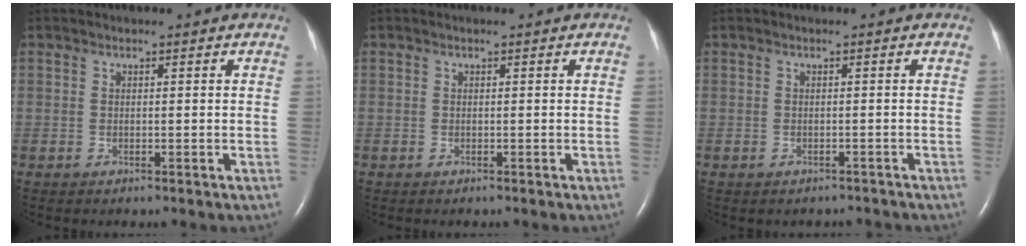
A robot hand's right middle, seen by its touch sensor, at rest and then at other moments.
{"total": 0.0}
{"total": 2.3, "force": [-2.0, 1.1, 0.1], "torque": [-0.003, 0.003, -0.025]}